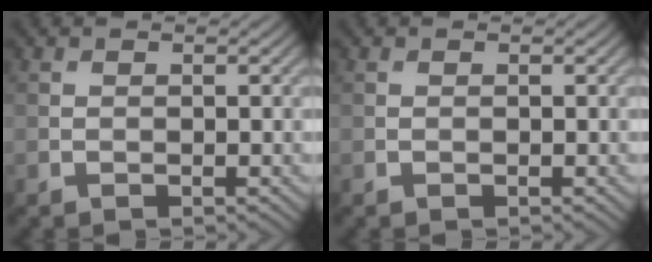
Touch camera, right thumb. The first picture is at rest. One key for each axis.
{"total": 0.0}